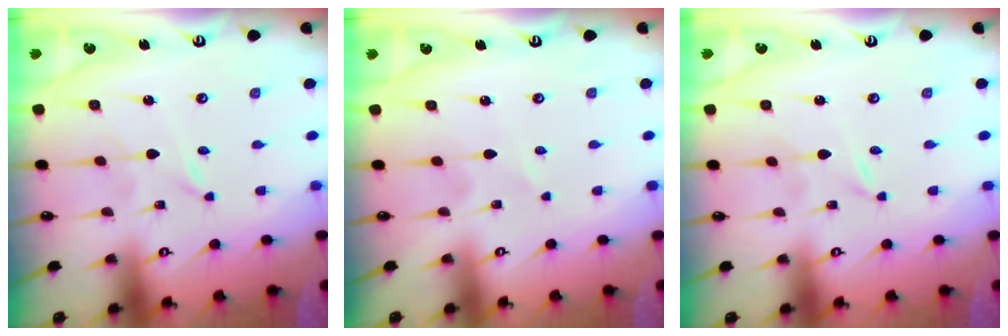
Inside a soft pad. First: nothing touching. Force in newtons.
{"total": 1.4, "press": 1.4, "slide": 0.2}
{"total": 0.0}